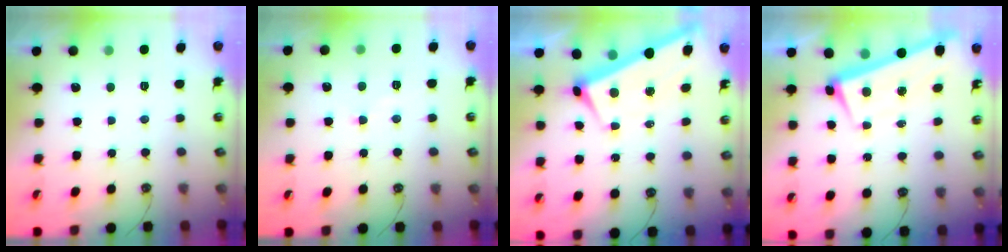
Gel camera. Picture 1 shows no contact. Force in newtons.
{"total": 1.1, "press": 1.0, "slide": 0.4}
{"total": 2.6, "press": 2.5, "slide": 0.7}
{"total": 1.5, "press": 0.5, "slide": 1.4}